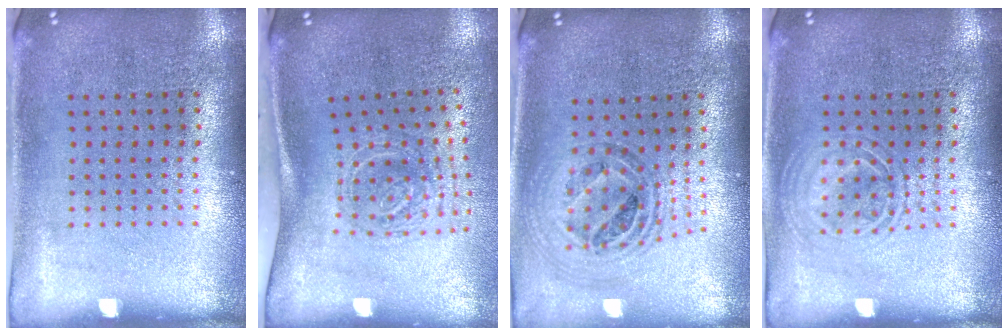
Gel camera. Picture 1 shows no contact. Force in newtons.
{"total": 1.9, "press": 1.3, "slide": 1.4}
{"total": 1.0, "press": 1.0, "slide": 0.2}
{"total": 2.1, "press": 2.1, "slide": 0.3}